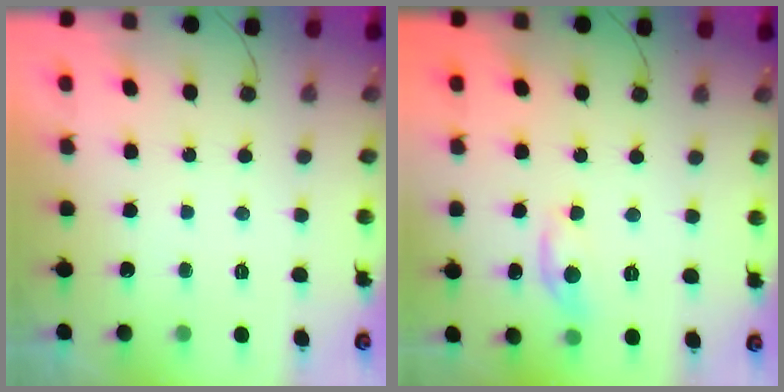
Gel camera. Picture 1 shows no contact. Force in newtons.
{"total": 5.5, "press": 5.5, "slide": 0.4}